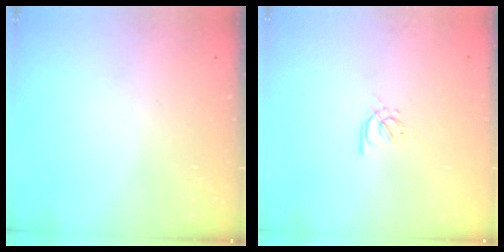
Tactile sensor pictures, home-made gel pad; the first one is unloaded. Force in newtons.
{"total": 2.4, "press": 2.3, "slide": 0.6}